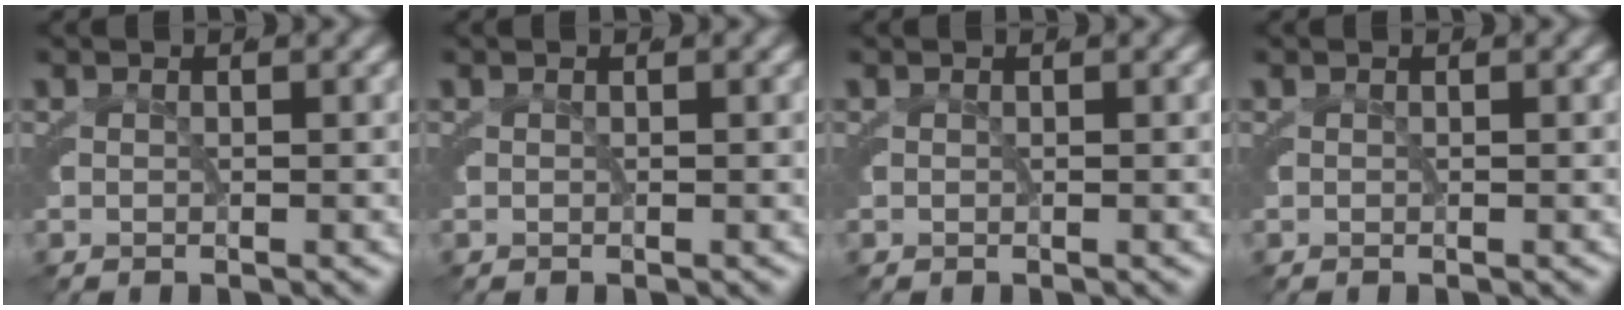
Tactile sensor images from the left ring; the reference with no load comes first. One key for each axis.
{"total": 0.0}
{"total": 0.0}
{"total": 0.0}